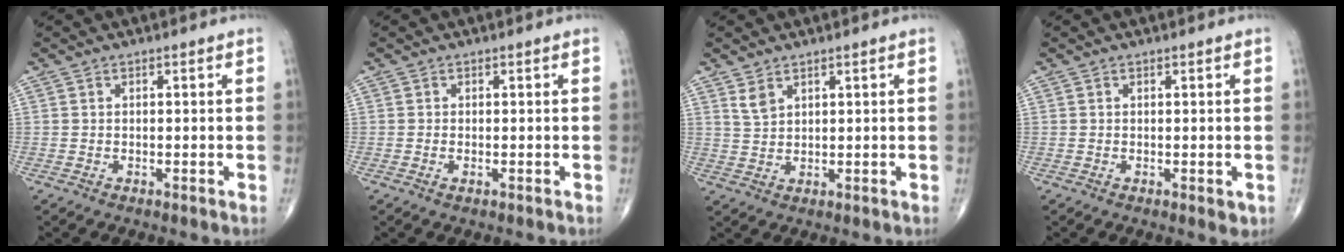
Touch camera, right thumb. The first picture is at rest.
{"total": 0.7, "force": [-0.2, 0.3, 0.6], "torque": [-0.008, -0.001, -0.005]}
{"total": 2.7, "force": [1.9, 1.3, 1.4], "torque": [-0.025, -0.008, 0.045]}
{"total": 1.9, "force": [-0.5, 0.9, 1.6], "torque": [-0.008, -0.001, -0.005]}